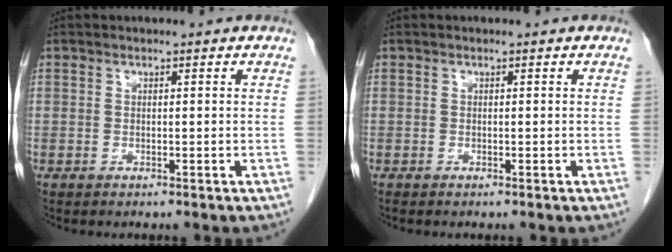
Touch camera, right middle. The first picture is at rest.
{"total": 0.0}